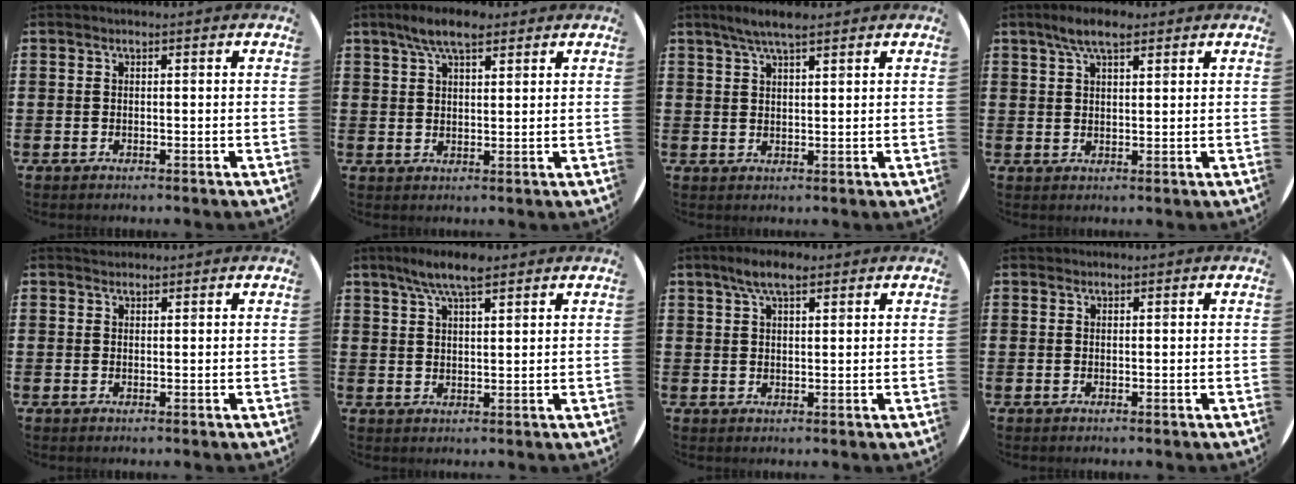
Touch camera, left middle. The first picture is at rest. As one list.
[{"total": 5.7, "force": [4.1, 2.0, 3.4], "torque": [-0.067, 0.001, 0.072]}, {"total": 4.1, "force": [3.2, 0.6, 2.4], "torque": [-0.044, 0.000, 0.055]}, {"total": 4.9, "force": [3.4, 1.7, 3.1], "torque": [-0.059, 0.005, 0.059]}, {"total": 0.9, "force": [0.8, 0.3, -0.1], "torque": [0.002, 0.004, 0.016]}, {"total": 6.0, "force": [4.6, 1.3, 3.7], "torque": [-0.073, -0.004, 0.079]}, {"total": 4.1, "force": [2.8, 1.4, 2.7], "torque": [-0.050, 0.005, 0.047]}, {"total": 0.0}]